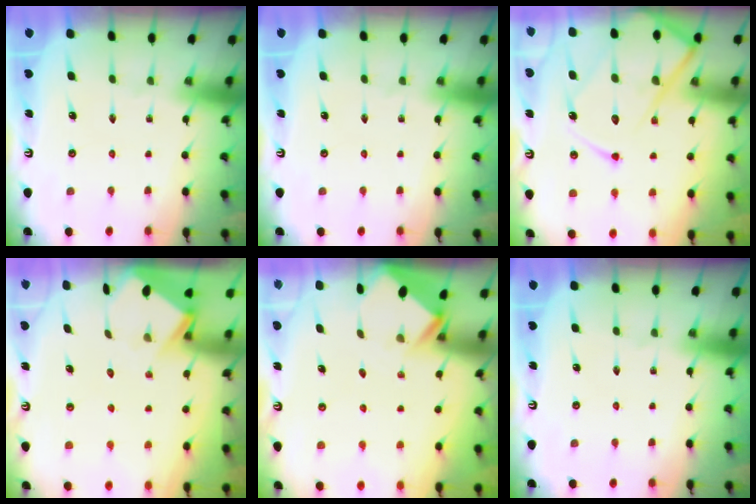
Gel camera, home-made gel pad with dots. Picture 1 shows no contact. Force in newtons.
{"total": 0.0}
{"total": 17.6, "press": 17.5, "slide": 1.8}
{"total": 3.9, "press": 3.9, "slide": 0.4}
{"total": 2.8, "press": 2.8, "slide": 0.2}
{"total": 0.0}